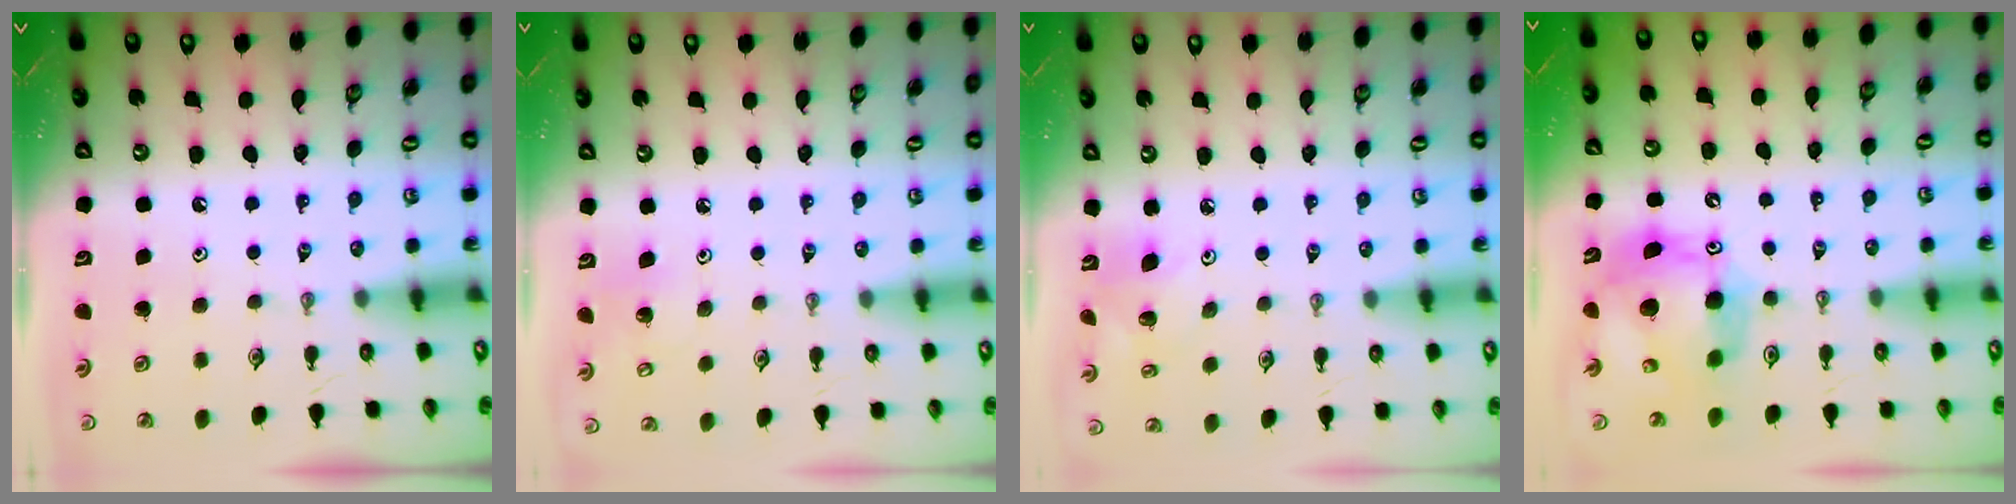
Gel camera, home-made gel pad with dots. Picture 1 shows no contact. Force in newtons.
{"total": 6.5, "press": 6.5, "slide": 0.4}
{"total": 7.2, "press": 7.0, "slide": 1.9}
{"total": 14.7, "press": 14.6, "slide": 1.6}